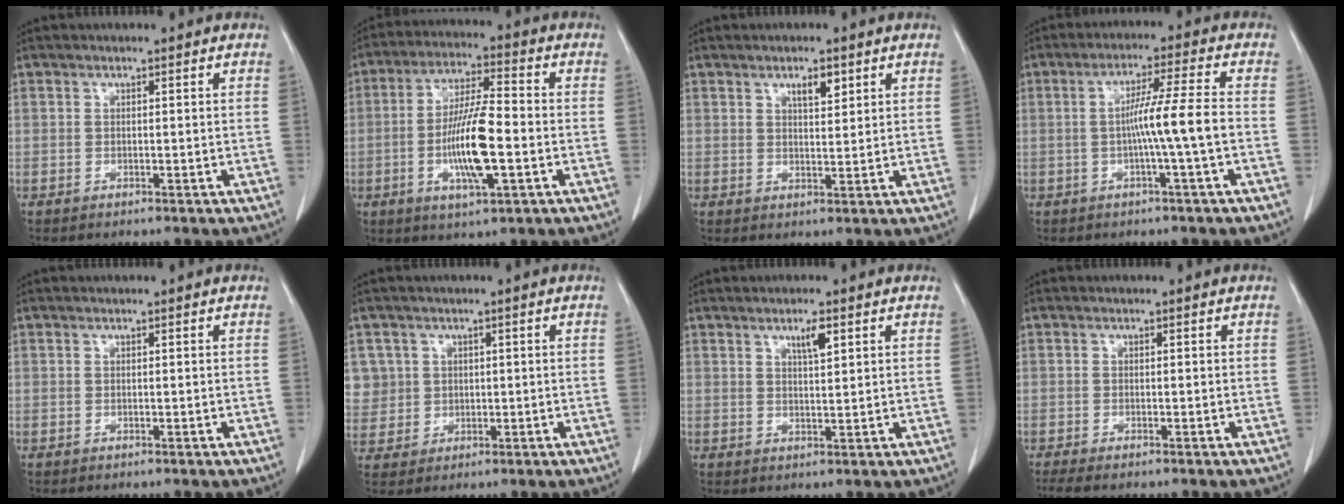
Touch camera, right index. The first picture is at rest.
{"total": 11.7, "force": [-2.6, 2.0, 11.2], "torque": [-0.215, -0.004, -0.046]}
{"total": 3.2, "force": [1.9, 1.0, 2.4], "torque": [-0.039, -0.003, 0.032]}
{"total": 7.1, "force": [-1.2, -1.3, 6.9], "torque": [-0.119, 0.009, -0.021]}
{"total": 0.0}
{"total": 7.8, "force": [2.2, 7.5, 0.5], "torque": [-0.027, 0.027, 0.065]}
{"total": 3.0, "force": [1.7, 0.5, 2.5], "torque": [-0.043, -0.002, 0.029]}
{"total": 1.7, "force": [-1.1, 0.3, 1.2], "torque": [-0.028, -0.006, -0.023]}